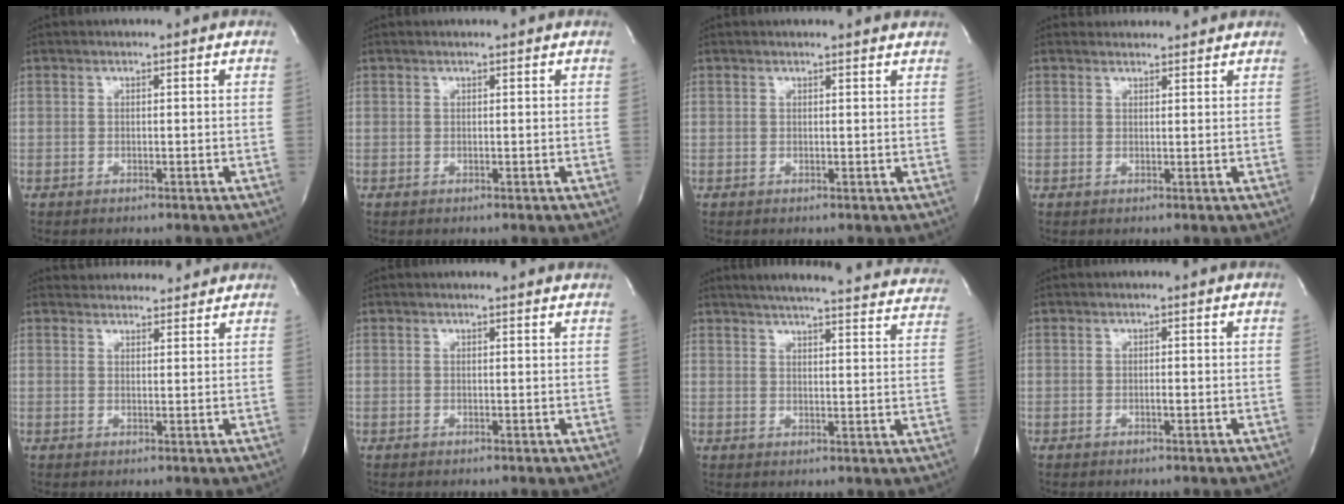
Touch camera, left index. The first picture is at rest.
{"total": 0.8, "force": [0.8, -0.1, 0.2], "torque": [-0.010, 0.001, 0.009]}
{"total": 3.3, "force": [3.2, 0.1, 0.6], "torque": [-0.014, -0.006, 0.022]}
{"total": 3.9, "force": [3.7, 1.0, 0.1], "torque": [-0.006, 0.015, 0.043]}
{"total": 8.1, "force": [7.7, 2.1, 1.1], "torque": [-0.007, 0.014, 0.090]}
{"total": 2.6, "force": [2.5, 0.1, 0.5], "torque": [-0.012, -0.004, 0.016]}
{"total": 26.5, "force": [24.2, 3.7, 10.1], "torque": [-0.150, -0.050, 0.276]}
{"total": 0.6, "force": [-0.4, 0.0, 0.4], "torque": [-0.008, -0.004, -0.010]}